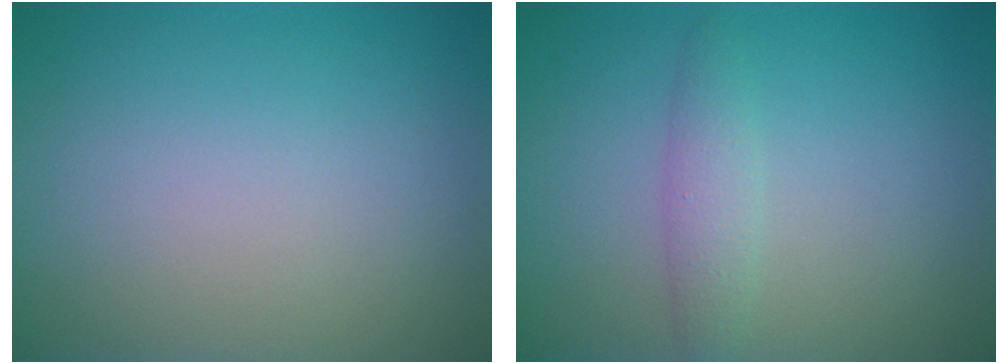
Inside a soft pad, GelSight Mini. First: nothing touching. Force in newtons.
{"total": 1.9, "press": 1.9, "slide": 0.0}